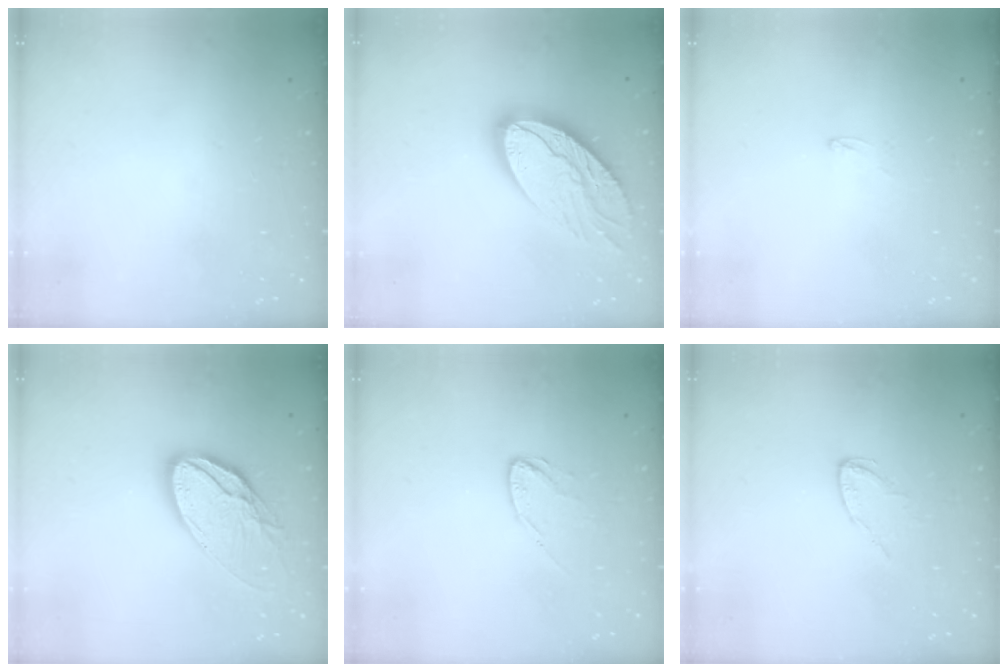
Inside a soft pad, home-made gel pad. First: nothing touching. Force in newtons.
{"total": 18.3, "press": 18.3, "slide": 1.5}
{"total": 2.6, "press": 2.6, "slide": 0.2}
{"total": 16.9, "press": 16.8, "slide": 1.6}
{"total": 6.4, "press": 6.4, "slide": 0.5}
{"total": 4.2, "press": 4.2, "slide": 0.4}